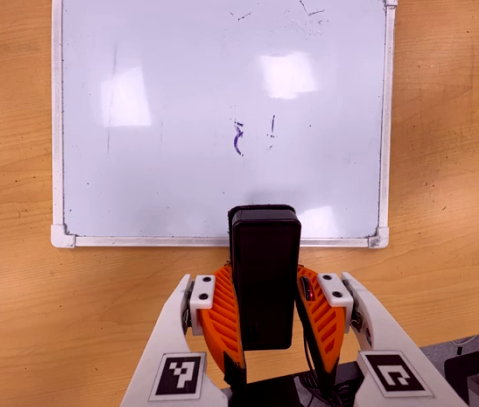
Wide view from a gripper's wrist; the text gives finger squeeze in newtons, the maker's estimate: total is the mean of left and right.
{"total": 6.3, "left": 5.6, "right": 7.0}